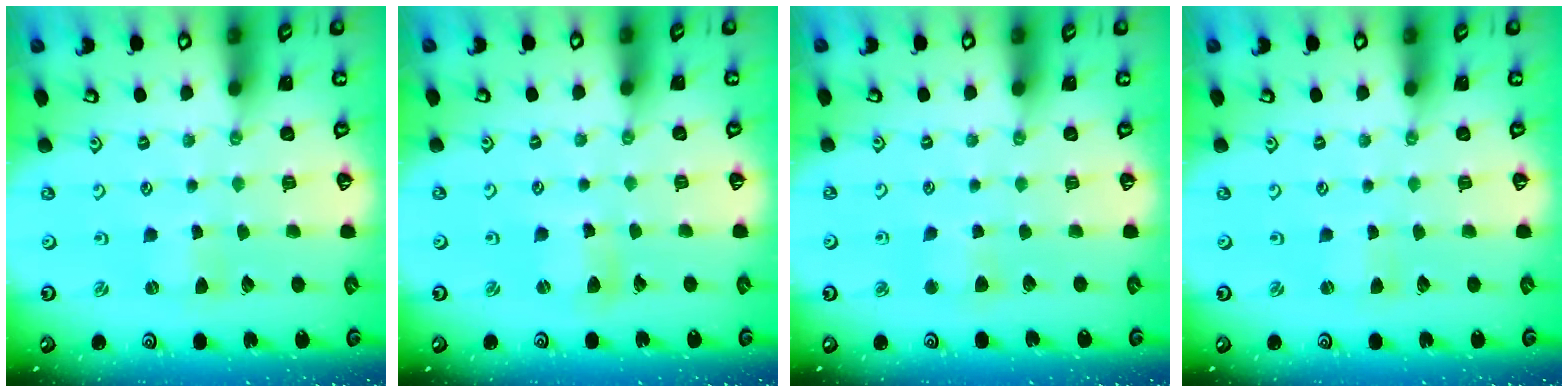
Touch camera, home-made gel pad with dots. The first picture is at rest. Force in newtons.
{"total": 4.0, "press": 4.0, "slide": 0.5}
{"total": 3.6, "press": 3.5, "slide": 0.9}
{"total": 1.3, "press": 1.2, "slide": 0.3}